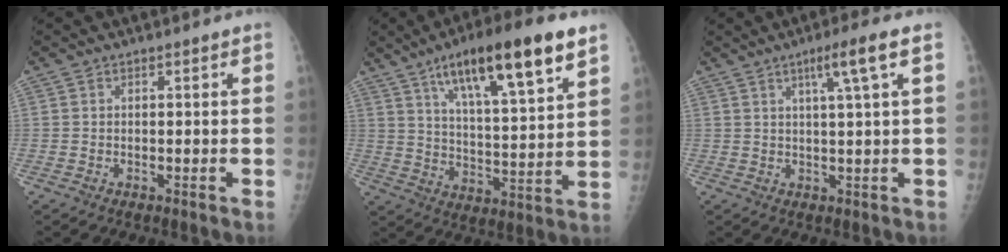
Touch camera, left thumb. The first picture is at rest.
{"total": 19.0, "force": [10.9, 4.2, 15.0], "torque": [-0.222, -0.039, 0.182]}
{"total": 5.6, "force": [2.4, -0.8, 5.0], "torque": [-0.089, -0.002, 0.042]}